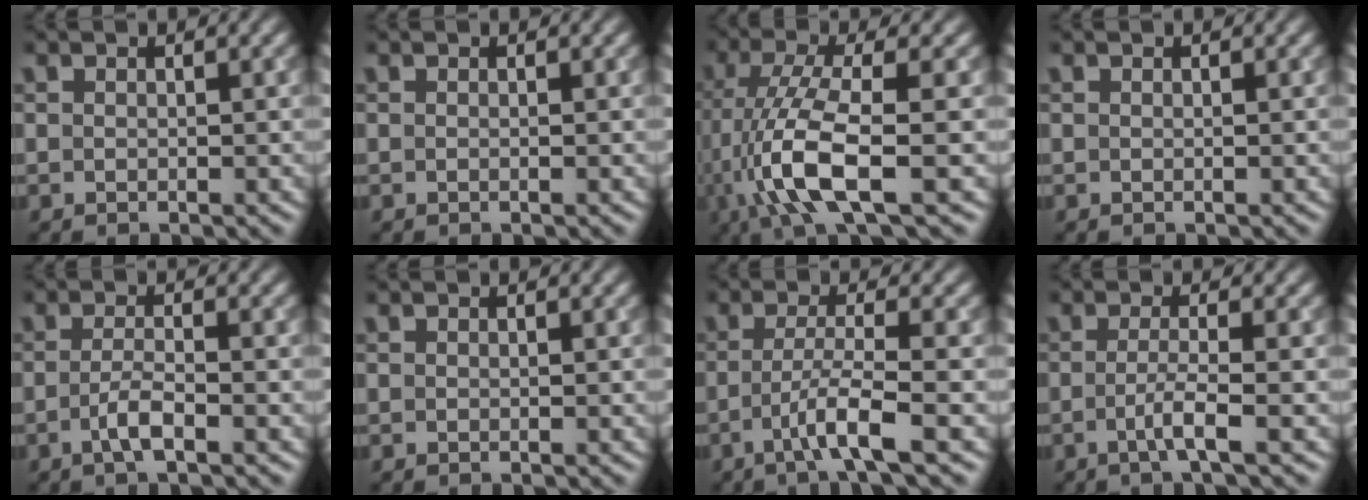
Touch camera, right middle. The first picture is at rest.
{"total": 0.0}
{"total": 7.6, "force": [-2.3, 1.9, 6.9], "torque": [-0.143, 0.000, -0.047]}
{"total": 0.0}
{"total": 2.2, "force": [-0.9, 0.5, 1.9], "torque": [-0.038, 0.002, -0.022]}
{"total": 0.0}
{"total": 4.0, "force": [-1.7, 0.4, 3.6], "torque": [-0.062, 0.003, -0.043]}
{"total": 2.5, "force": [-0.7, 0.4, 2.4], "torque": [-0.042, -0.004, -0.019]}